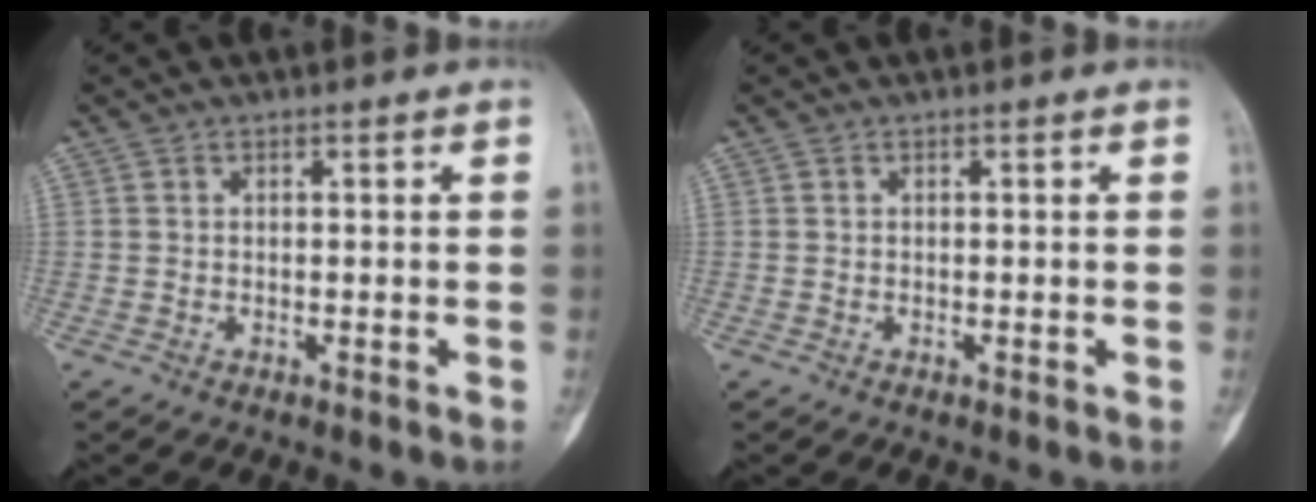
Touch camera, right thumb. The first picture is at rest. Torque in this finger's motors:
{"motor_torque": [0.11, 0.16, -0.06, 0.06, 0.01]}